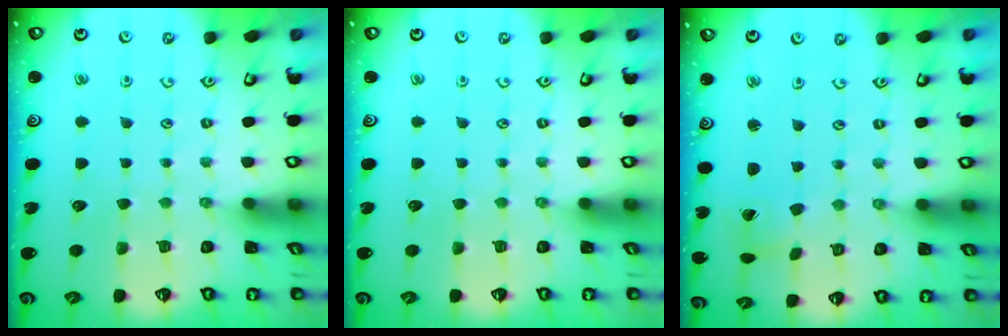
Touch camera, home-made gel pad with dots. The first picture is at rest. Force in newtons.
{"total": 0.0}
{"total": 1.7, "press": 1.7, "slide": 0.2}